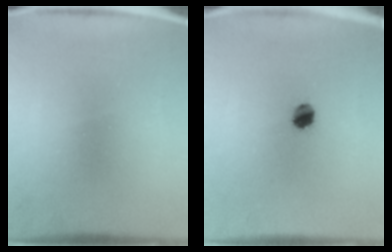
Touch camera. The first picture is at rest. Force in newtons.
{"total": 3.9}